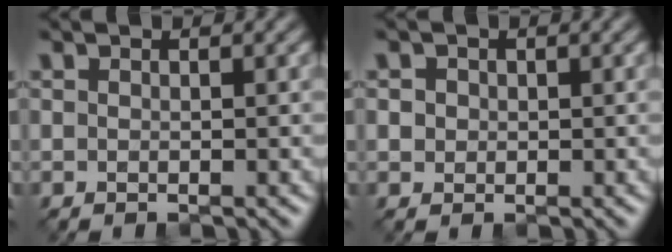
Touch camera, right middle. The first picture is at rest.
{"total": 1.2, "force": [0.3, 1.1, 0.4], "torque": [-0.002, 0.001, 0.004]}